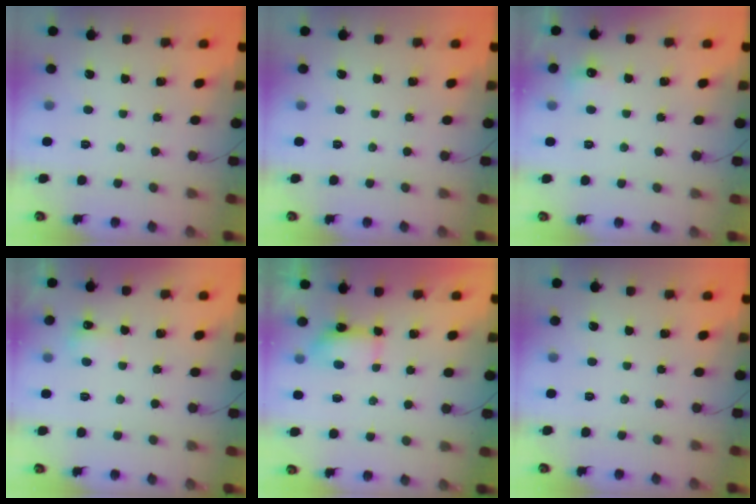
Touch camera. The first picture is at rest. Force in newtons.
{"total": 0.0}
{"total": 4.6, "press": 4.4, "slide": 1.3}
{"total": 4.1, "press": 3.9, "slide": 1.1}
{"total": 4.7, "press": 4.7, "slide": 0.8}
{"total": 0.0}